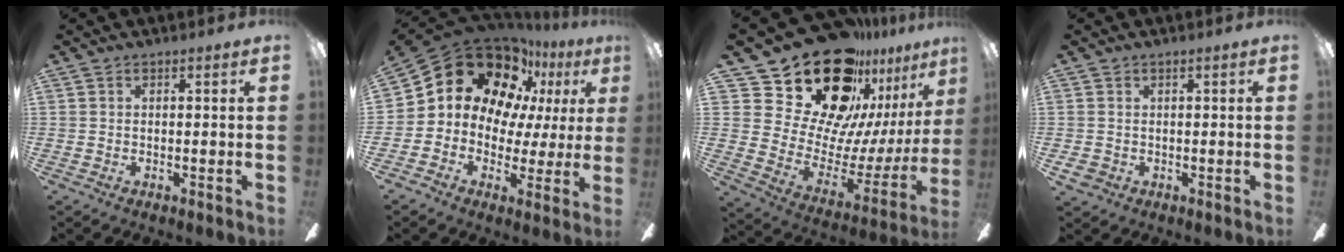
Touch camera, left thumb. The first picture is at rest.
{"total": 19.1, "force": [10.9, 13.0, 8.8], "torque": [-0.154, -0.064, 0.208]}
{"total": 28.8, "force": [20.6, 15.0, 13.5], "torque": [-0.233, -0.152, 0.394]}
{"total": 1.9, "force": [-0.1, 1.8, 0.5], "torque": [-0.008, 0.003, -0.003]}